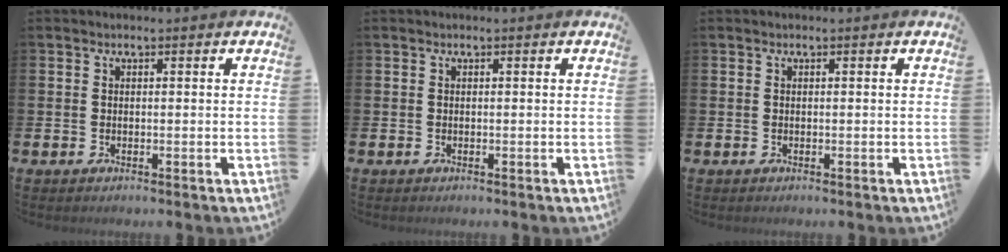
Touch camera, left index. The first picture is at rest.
{"total": 0.0}
{"total": 0.0}